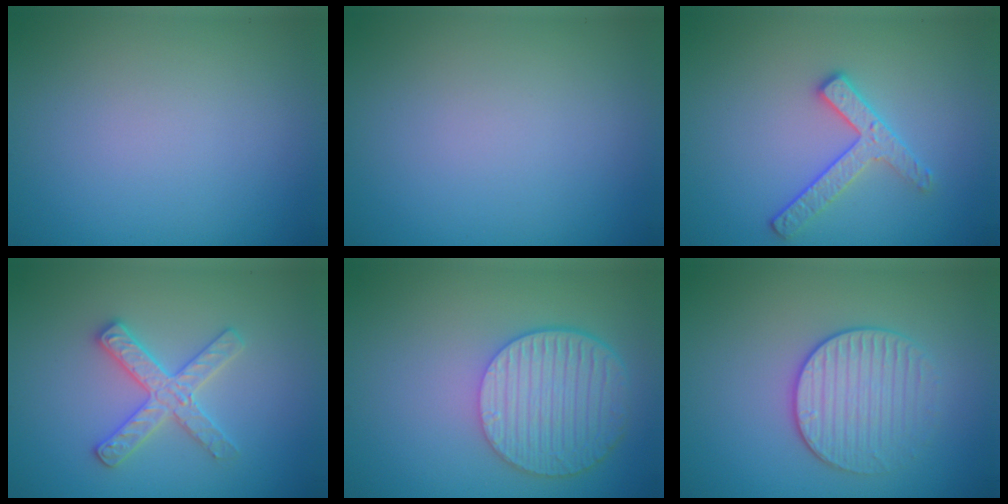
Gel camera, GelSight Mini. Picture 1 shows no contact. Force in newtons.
{"total": 0.0}
{"total": 2.6, "press": 2.4, "slide": 0.9}
{"total": 2.9, "press": 2.9, "slide": 0.5}
{"total": 6.0, "press": 5.0, "slide": 3.4}
{"total": 3.2, "press": 3.0, "slide": 1.1}